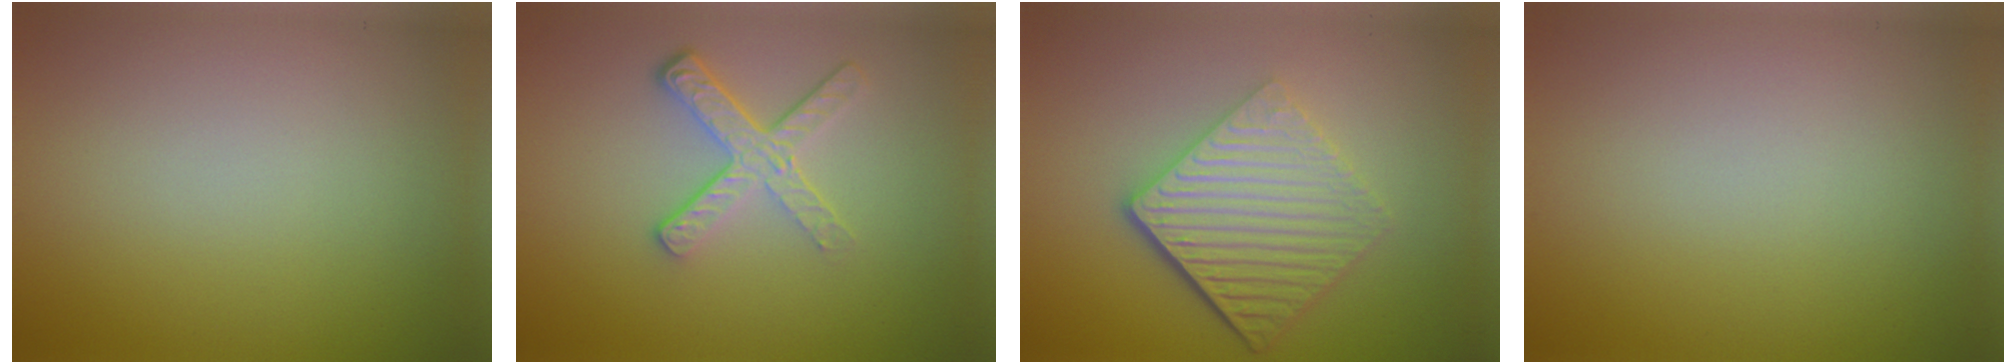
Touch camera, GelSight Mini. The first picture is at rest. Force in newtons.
{"total": 3.7, "press": 2.7, "slide": 2.5}
{"total": 6.5, "press": 4.3, "slide": 4.8}
{"total": 0.0}